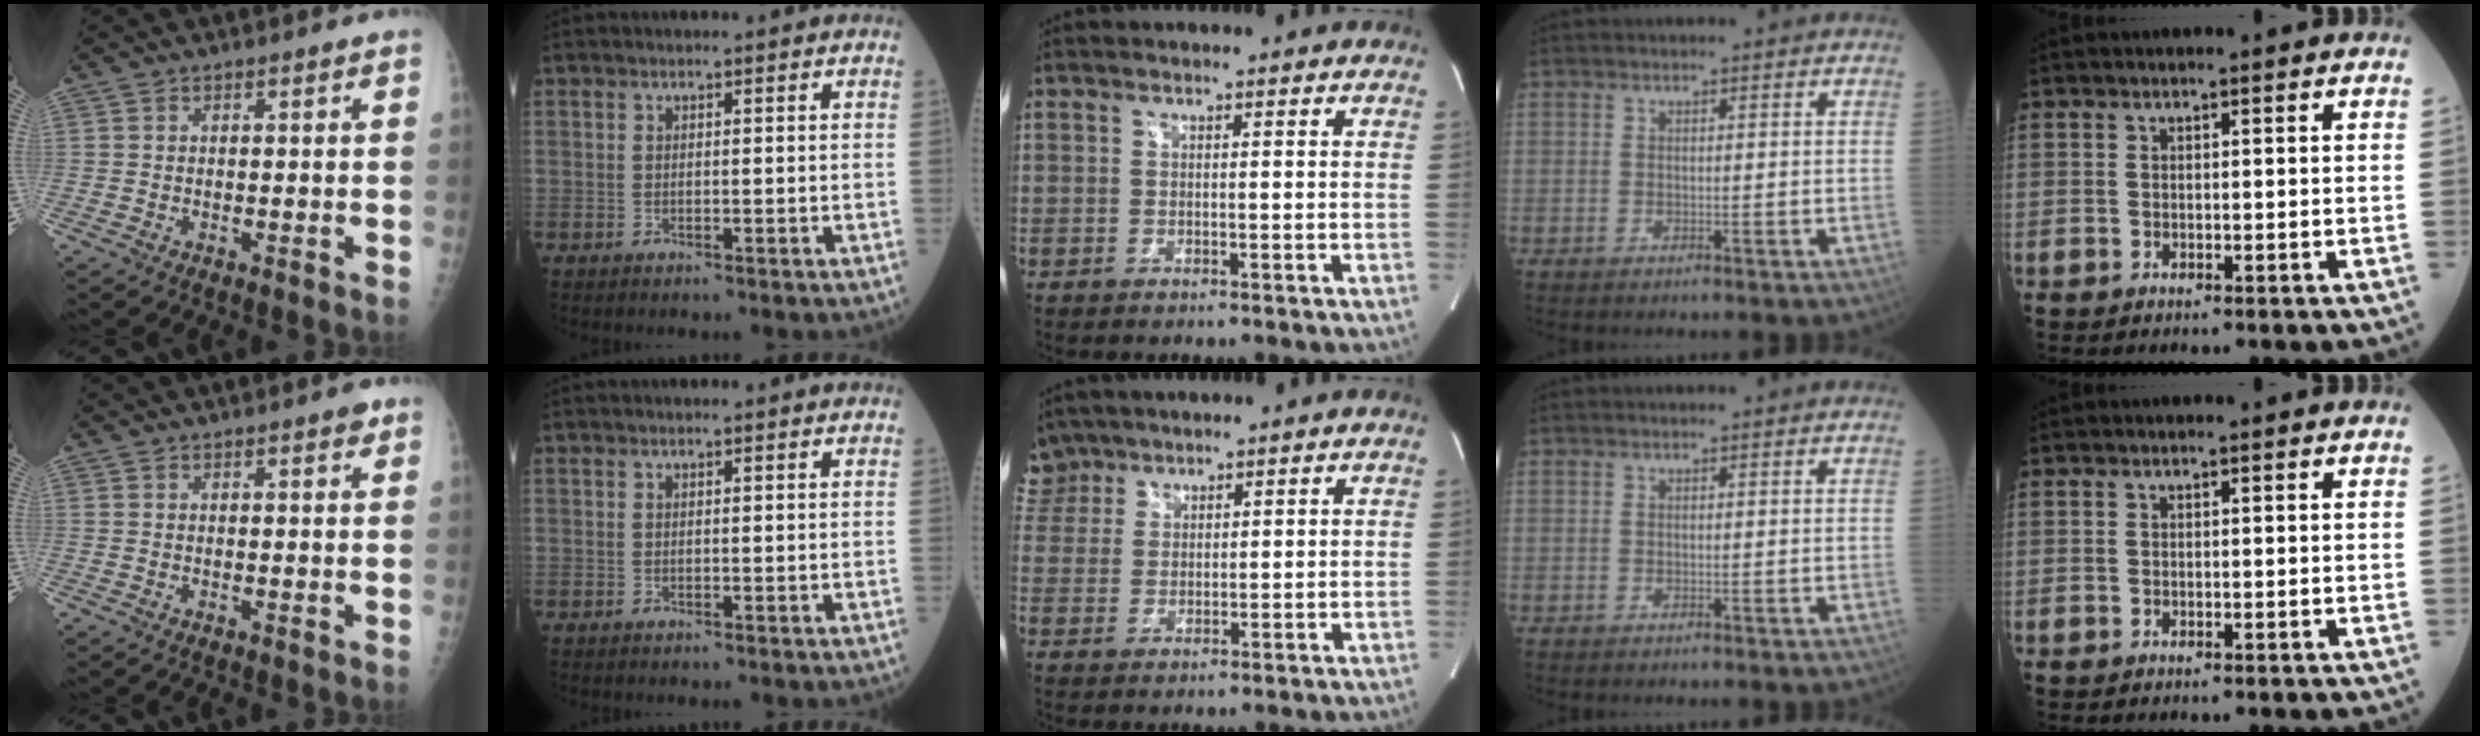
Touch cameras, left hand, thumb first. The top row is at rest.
{"thumb": {"total": 1.7, "force": [1.0, 0.5, 1.2], "torque": [-0.013, -0.002, 0.011]}, "index": {"total": 0.6, "force": [0.6, 0.0, 0.2], "torque": [-0.008, 0.005, 0.008]}, "middle": {"total": 5.9, "force": [4.9, 3.2, -0.5], "torque": [0.013, 0.008, 0.100]}}